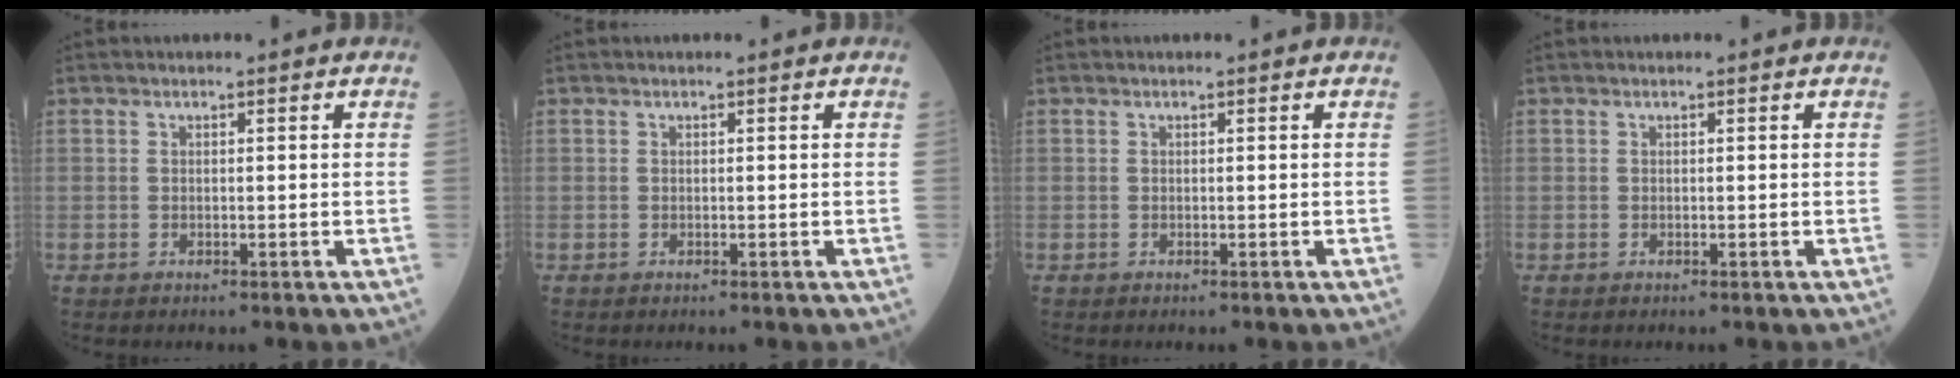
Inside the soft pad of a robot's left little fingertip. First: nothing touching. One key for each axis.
{"total": 0.0}
{"total": 0.0}
{"total": 0.0}